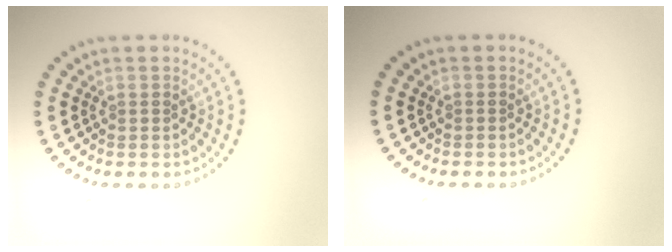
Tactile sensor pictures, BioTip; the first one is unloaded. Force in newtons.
{"total": 0.0}